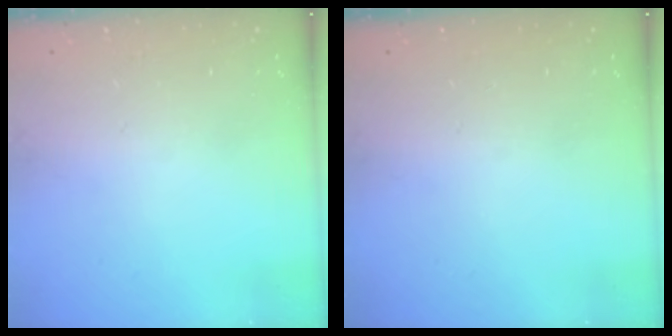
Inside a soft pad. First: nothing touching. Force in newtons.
{"total": 0.0}